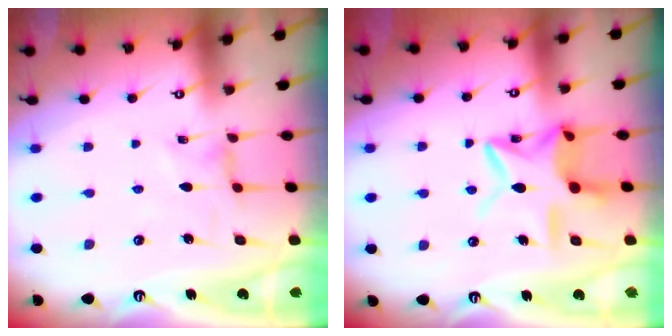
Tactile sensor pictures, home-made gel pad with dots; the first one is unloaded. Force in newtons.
{"total": 15.2, "press": 15.2, "slide": 1.1}